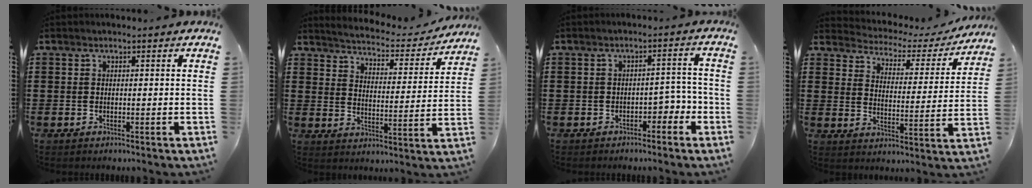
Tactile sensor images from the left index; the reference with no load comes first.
{"total": 3.6, "force": [3.6, -0.1, 0.6], "torque": [-0.035, -0.036, 0.054]}
{"total": 3.3, "force": [-2.4, 1.5, 1.7], "torque": [-0.033, 0.007, -0.051]}
{"total": 2.7, "force": [2.6, 0.8, 0.3], "torque": [-0.029, -0.025, 0.035]}